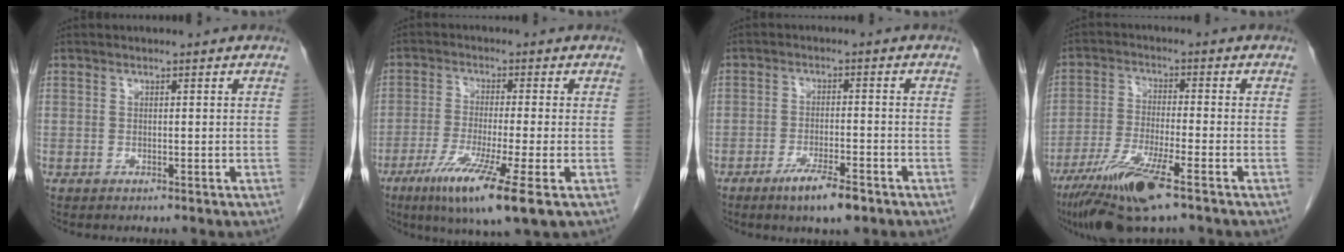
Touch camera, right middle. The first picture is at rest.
{"total": 11.5, "force": [-5.7, -0.2, 10.0], "torque": [-0.188, -0.040, -0.096]}
{"total": 6.0, "force": [-3.9, 0.7, 4.5], "torque": [-0.086, -0.010, -0.065]}
{"total": 11.3, "force": [-7.0, 0.9, 8.9], "torque": [-0.174, -0.029, -0.125]}